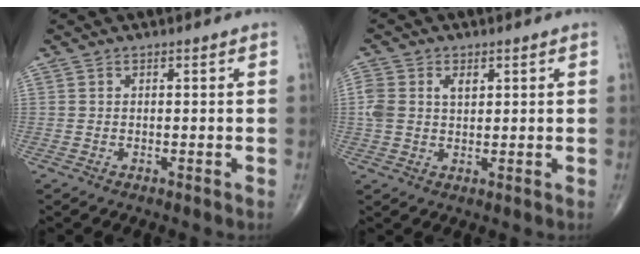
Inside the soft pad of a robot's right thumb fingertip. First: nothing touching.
{"total": 5.8, "force": [1.5, 3.8, 4.1], "torque": [-0.091, 0.010, 0.031]}